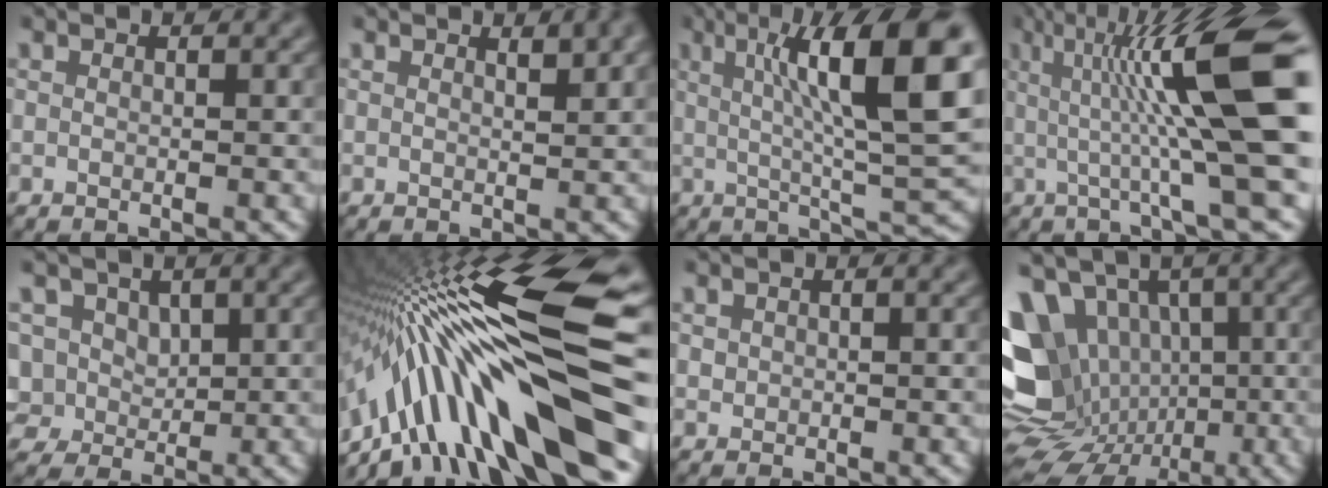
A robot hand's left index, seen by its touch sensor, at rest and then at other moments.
{"total": 2.4, "force": [1.5, 0.7, 1.8], "torque": [-0.015, 0.004, 0.022]}
{"total": 12.1, "force": [2.9, 2.4, 11.5], "torque": [-0.160, 0.015, 0.044]}
{"total": 12.6, "force": [1.8, 2.1, 12.3], "torque": [-0.181, 0.014, 0.033]}
{"total": 6.6, "force": [2.2, 5.3, 3.3], "torque": [-0.067, 0.020, 0.027]}
{"total": 16.4, "force": [-4.3, 4.1, 15.3], "torque": [-0.267, 0.034, -0.073]}
{"total": 0.7, "force": [0.1, 0.7, 0.2], "torque": [-0.005, 0.002, 0.003]}
{"total": 12.5, "force": [-0.6, 10.5, 6.7], "torque": [-0.137, 0.004, 0.002]}